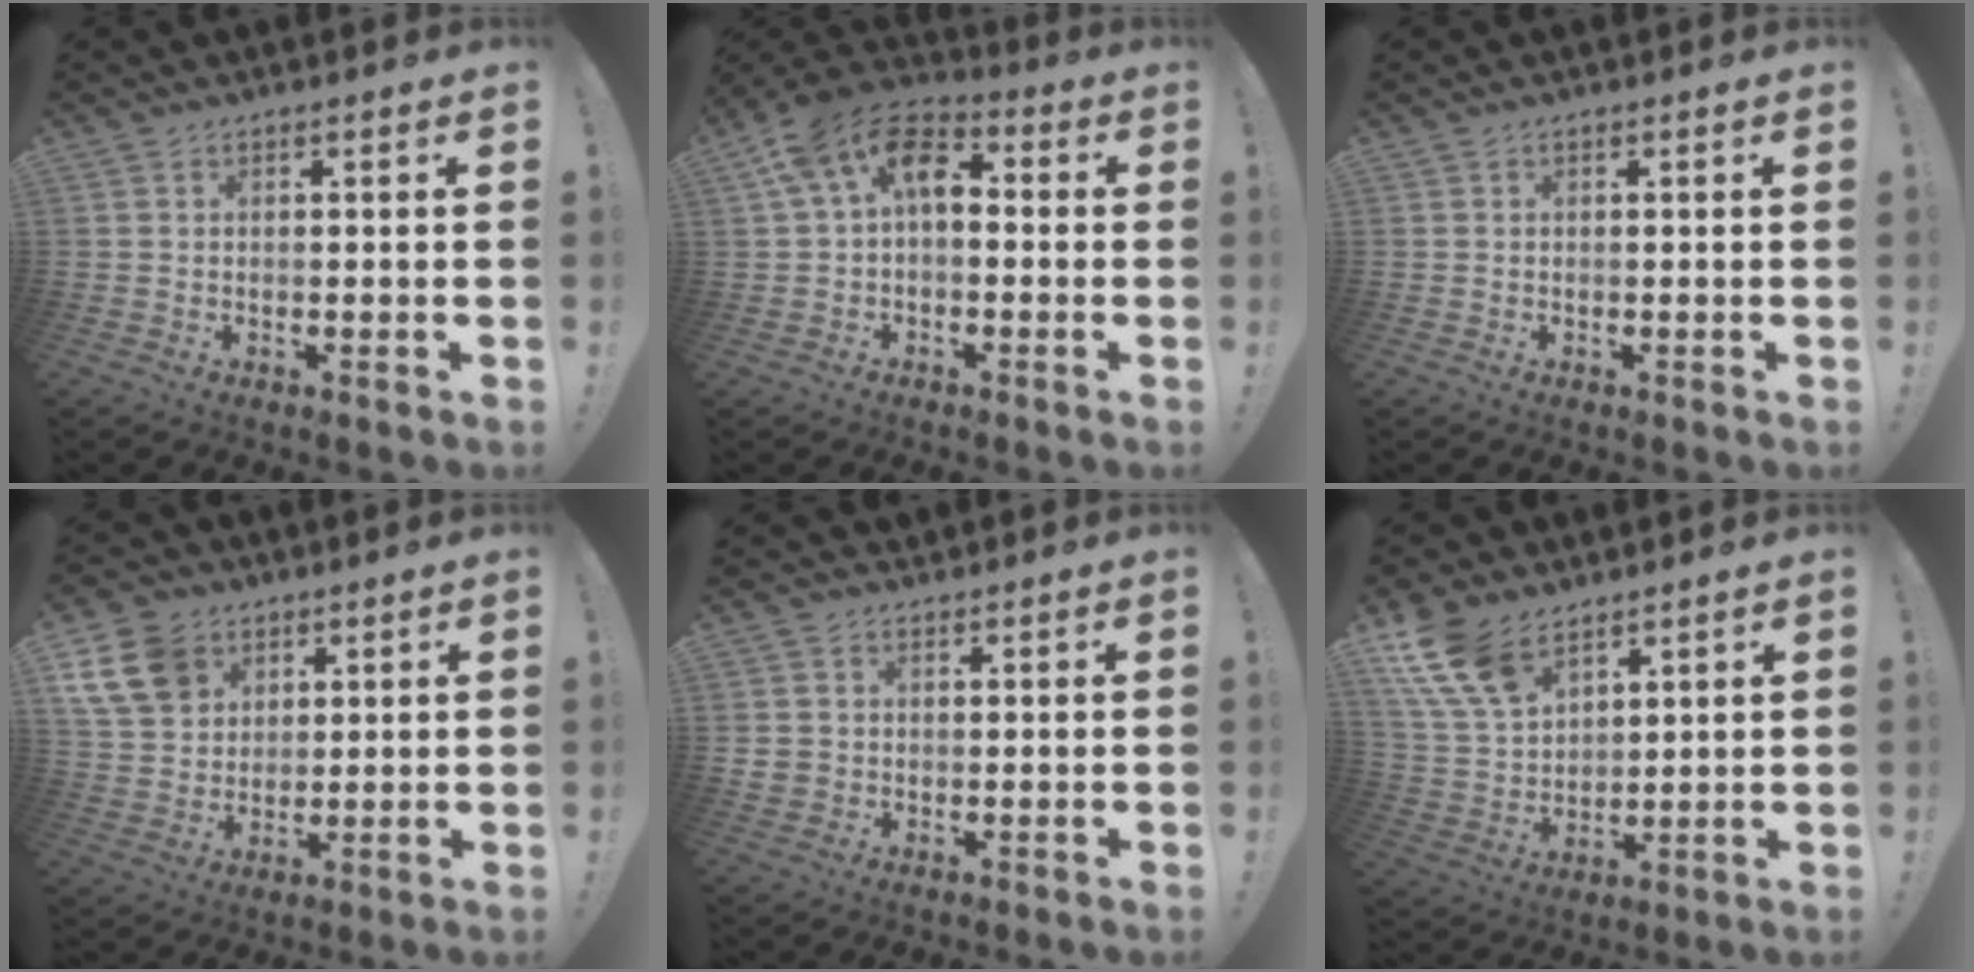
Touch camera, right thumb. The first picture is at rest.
{"total": 12.6, "force": [2.2, 7.9, 9.5], "torque": [-0.183, 0.010, 0.041]}
{"total": 0.0}
{"total": 13.6, "force": [6.6, 10.2, 6.1], "torque": [-0.111, -0.028, 0.136]}
{"total": 3.3, "force": [1.7, 2.9, 0.4], "torque": [-0.009, -0.006, 0.033]}
{"total": 13.7, "force": [9.1, 7.4, 7.2], "torque": [-0.163, -0.047, 0.175]}